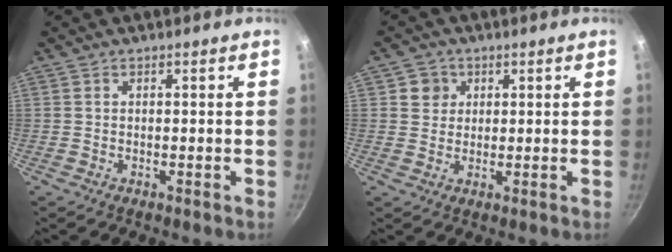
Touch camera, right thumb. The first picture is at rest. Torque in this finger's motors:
{"motor_torque": [0.32, 0.26, 0.44, 0.07, 0.00]}